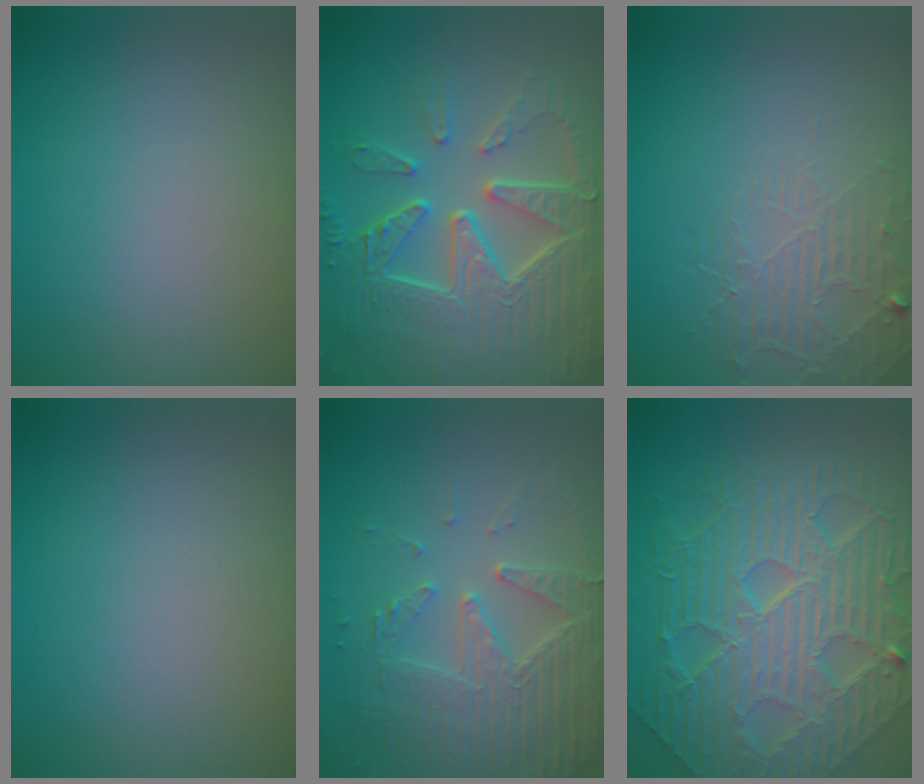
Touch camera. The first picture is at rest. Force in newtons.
{"total": 9.6, "press": 6.5, "slide": 7.1}
{"total": 2.0, "press": 1.1, "slide": 1.7}
{"total": 0.0}
{"total": 4.9, "press": 4.3, "slide": 2.3}
{"total": 10.9, "press": 7.4, "slide": 7.9}